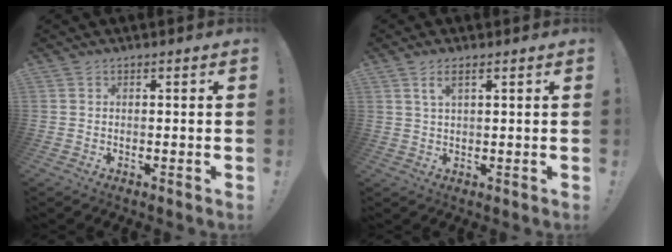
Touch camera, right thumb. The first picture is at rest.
{"total": 3.6, "force": [1.8, 1.1, 3.0], "torque": [-0.055, -0.001, 0.030]}